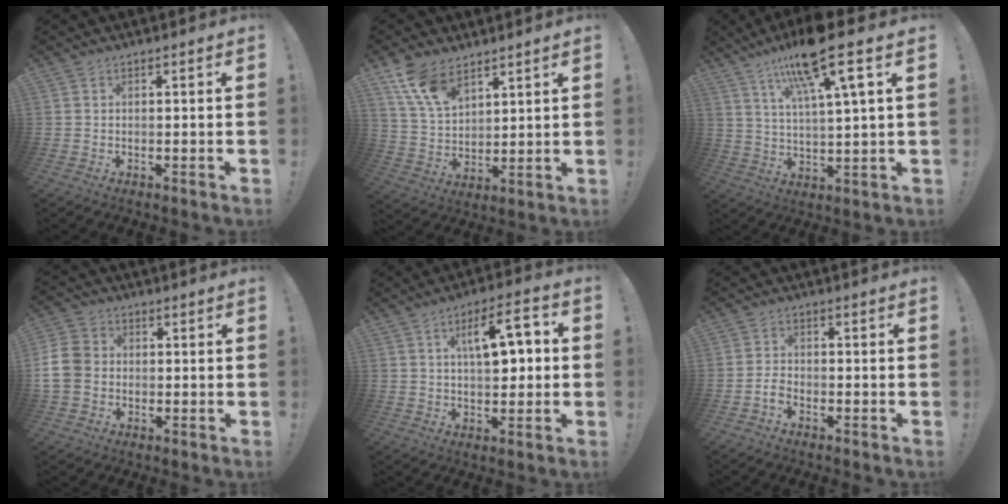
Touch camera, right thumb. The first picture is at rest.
{"total": 11.6, "force": [8.0, 6.1, 5.8], "torque": [-0.114, -0.039, 0.157]}
{"total": 15.5, "force": [9.1, 1.8, 12.4], "torque": [-0.210, -0.040, 0.136]}
{"total": 10.4, "force": [-0.8, 8.6, 5.8], "torque": [-0.130, 0.013, -0.011]}
{"total": 11.5, "force": [2.4, 5.3, 10.0], "torque": [-0.135, 0.003, 0.036]}
{"total": 3.0, "force": [-2.1, 1.5, 1.7], "torque": [-0.037, 0.008, -0.036]}